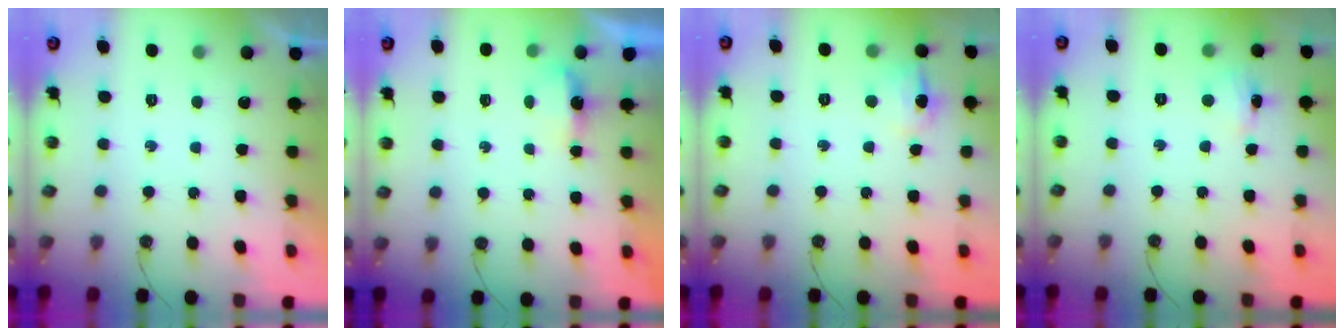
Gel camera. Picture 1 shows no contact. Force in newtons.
{"total": 3.3, "press": 3.2, "slide": 0.6}
{"total": 9.6, "press": 9.6, "slide": 0.9}
{"total": 3.3, "press": 3.3, "slide": 0.6}